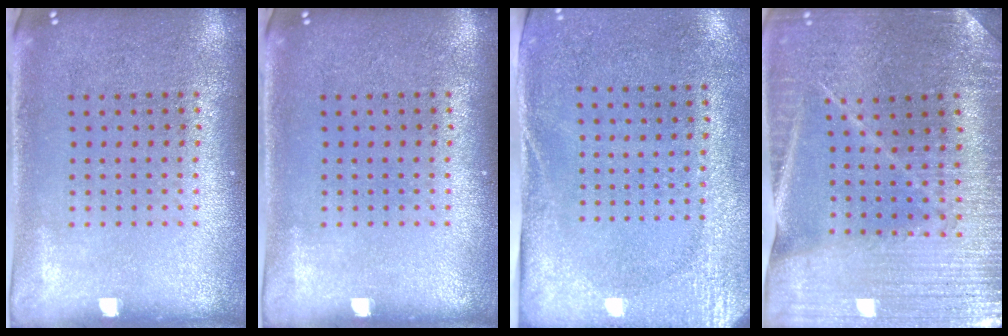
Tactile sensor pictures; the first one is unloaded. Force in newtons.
{"total": 0.0}
{"total": 2.7, "press": 2.1, "slide": 1.7}
{"total": 3.2, "press": 3.2, "slide": 0.3}